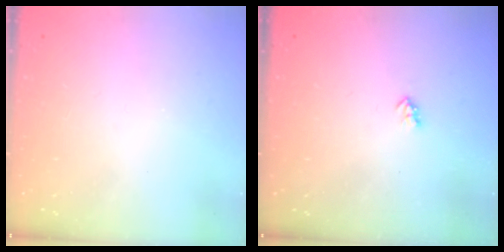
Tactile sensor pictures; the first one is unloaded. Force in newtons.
{"total": 2.0, "press": 2.0, "slide": 0.3}